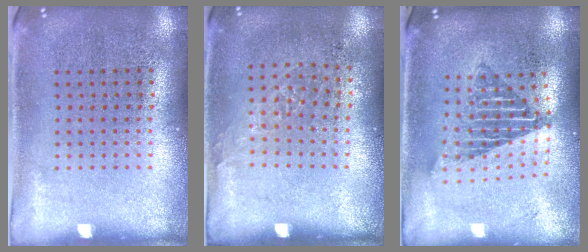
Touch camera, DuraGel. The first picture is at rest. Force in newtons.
{"total": 0.9, "press": 0.8, "slide": 0.4}
{"total": 1.6, "press": 1.4, "slide": 0.9}